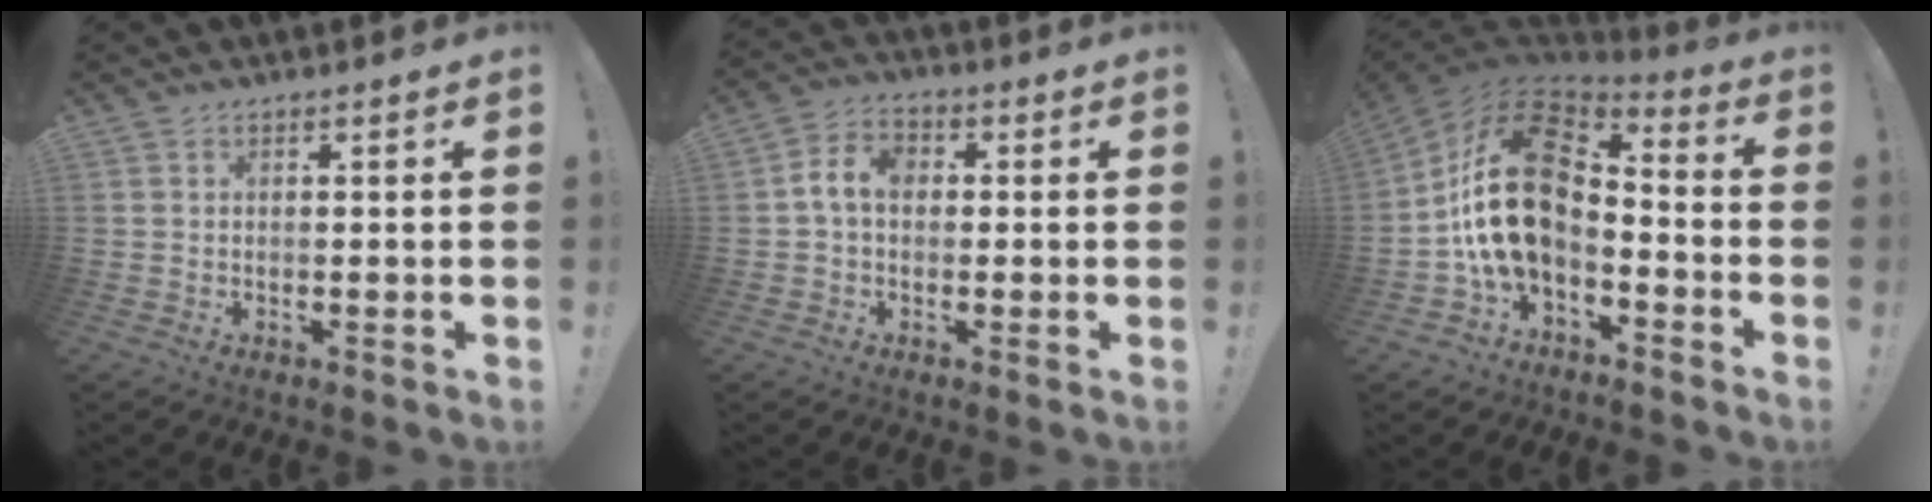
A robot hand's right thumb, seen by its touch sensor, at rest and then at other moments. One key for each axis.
{"total": 7.2, "fx": 0.3, "fy": 5.0, "fz": 5.2, "tx": -0.101, "ty": 0.019, "tz": 0.008}
{"total": 19.7, "fx": 0.2, "fy": 12.3, "fz": 15.4, "tx": -0.306, "ty": 0.015, "tz": 0.009}